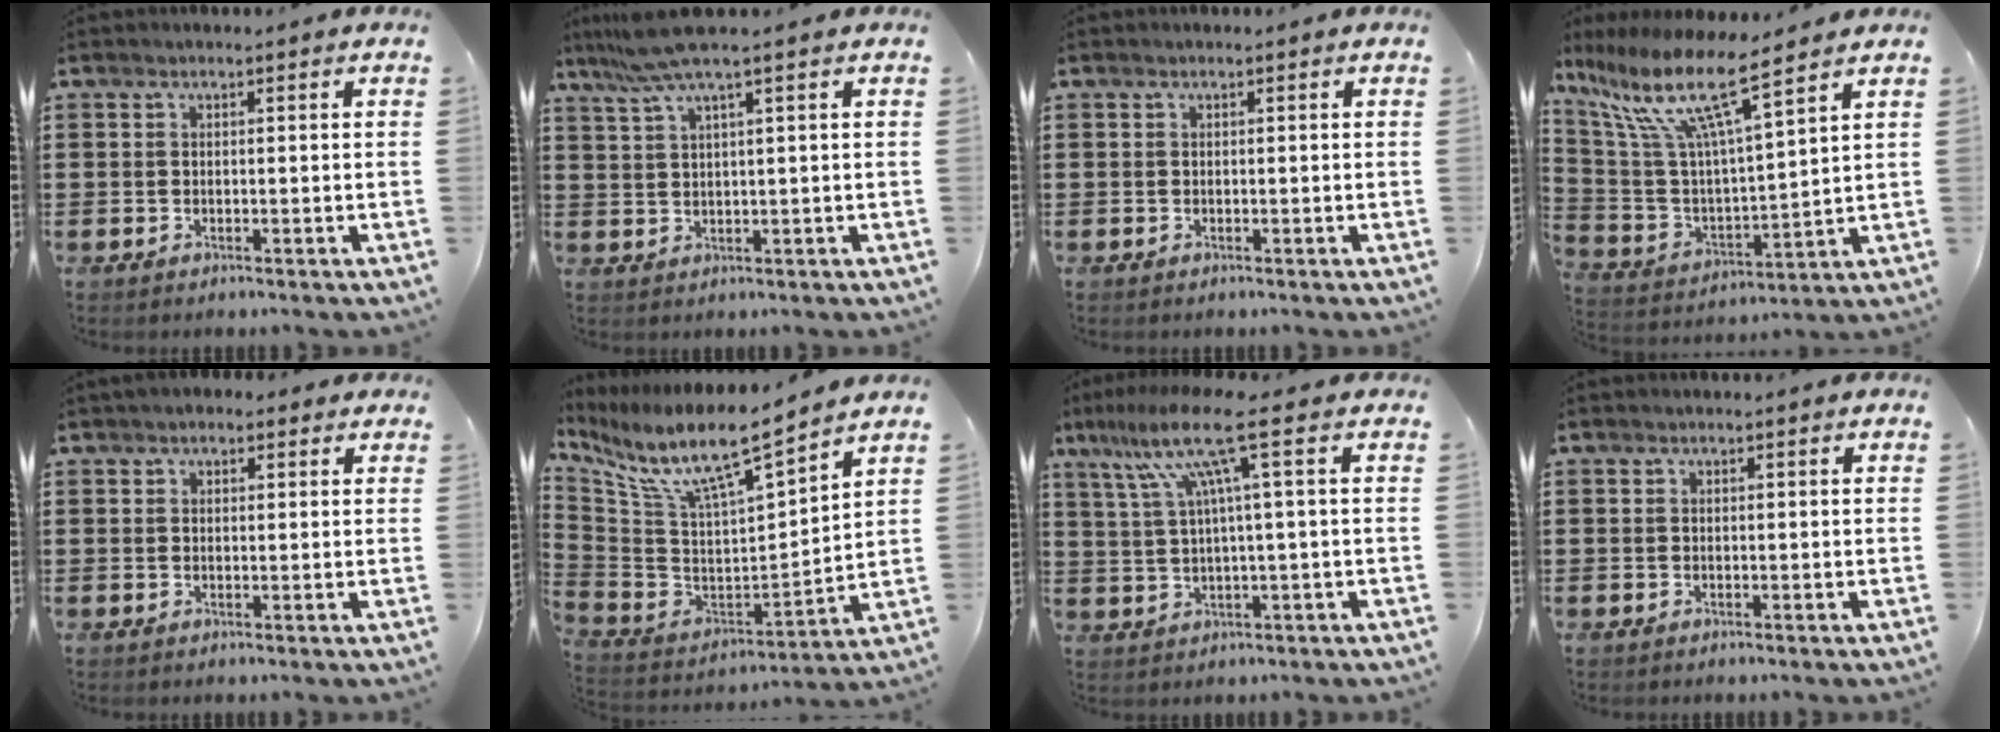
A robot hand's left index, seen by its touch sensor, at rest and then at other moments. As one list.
[{"total": 5.5, "force": [3.5, -0.2, 4.3], "torque": [-0.100, -0.003, 0.060]}, {"total": 0.0}, {"total": 12.6, "force": [8.7, 2.0, 8.9], "torque": [-0.207, -0.053, 0.145]}, {"total": 1.9, "force": [1.3, 1.2, 0.7], "torque": [-0.010, 0.006, 0.022]}, {"total": 10.3, "force": [7.7, 1.2, 6.8], "torque": [-0.162, -0.059, 0.125]}, {"total": 12.2, "force": [5.1, 0.3, 11.1], "torque": [-0.235, -0.007, 0.075]}, {"total": 0.0}]